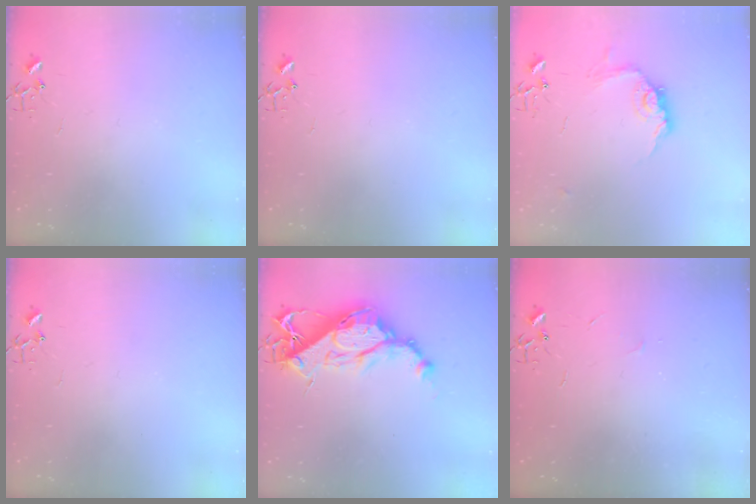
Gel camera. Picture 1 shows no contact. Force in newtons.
{"total": 0.0}
{"total": 11.2, "press": 11.2, "slide": 0.3}
{"total": 0.0}
{"total": 15.2, "press": 15.1, "slide": 1.4}
{"total": 2.3, "press": 2.3, "slide": 0.3}